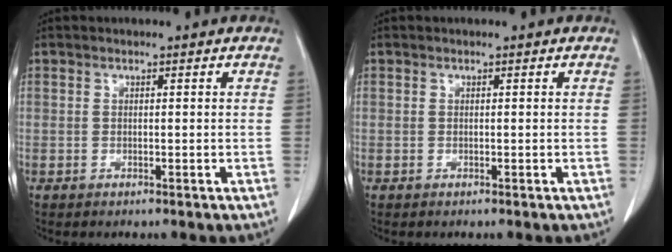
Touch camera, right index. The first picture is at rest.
{"total": 0.0}